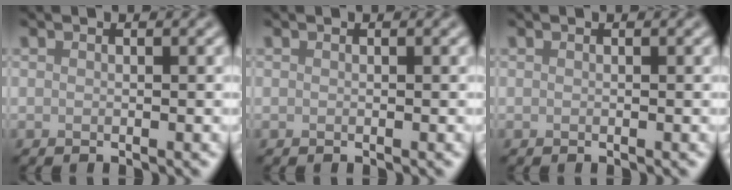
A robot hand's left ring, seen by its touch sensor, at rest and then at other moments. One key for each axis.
{"total": 0.0}
{"total": 0.0}